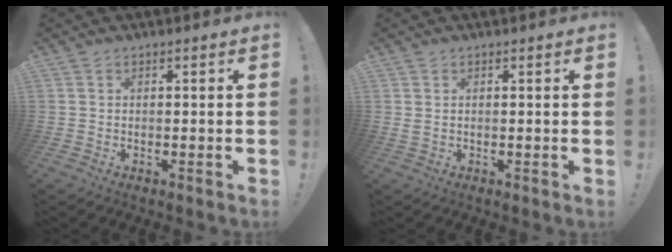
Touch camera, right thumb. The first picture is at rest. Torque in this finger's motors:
{"motor_torque": [-0.26, 0.12, 0.16, -0.01, -0.02]}